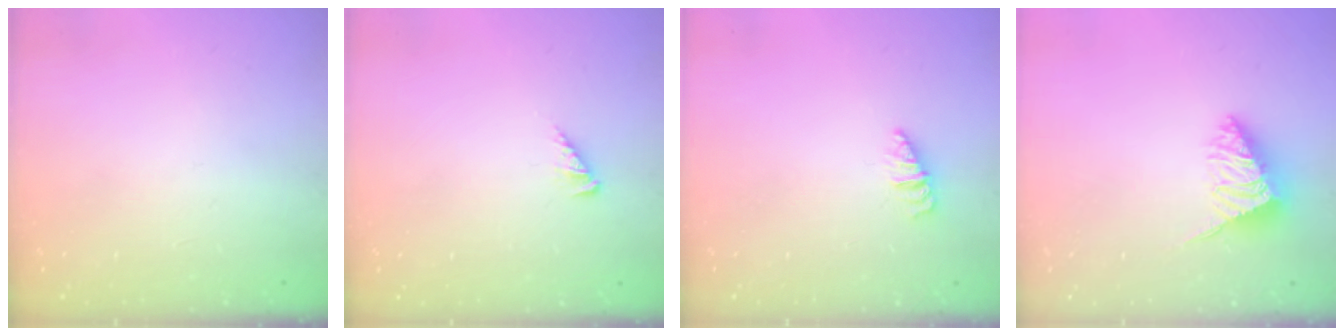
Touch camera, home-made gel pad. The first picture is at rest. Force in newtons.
{"total": 3.4, "press": 3.4, "slide": 0.6}
{"total": 1.1, "press": 1.1, "slide": 0.2}
{"total": 2.9, "press": 2.9, "slide": 0.5}